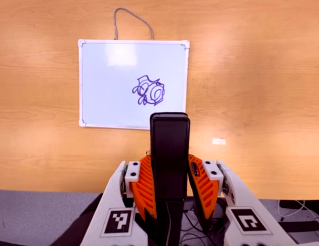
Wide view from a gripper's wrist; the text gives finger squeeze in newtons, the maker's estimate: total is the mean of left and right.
{"total": 5.2, "left": 3.4, "right": 7.0}